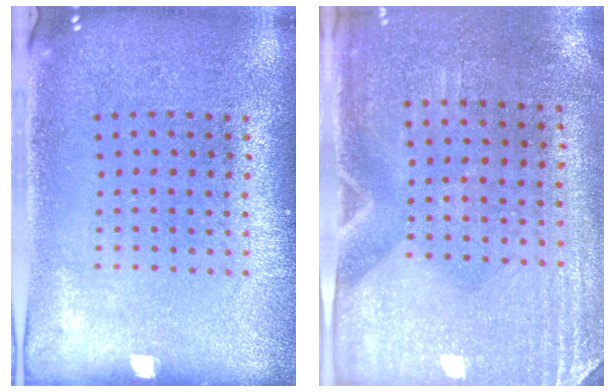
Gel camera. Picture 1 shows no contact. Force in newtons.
{"total": 2.9, "press": 2.5, "slide": 1.4}